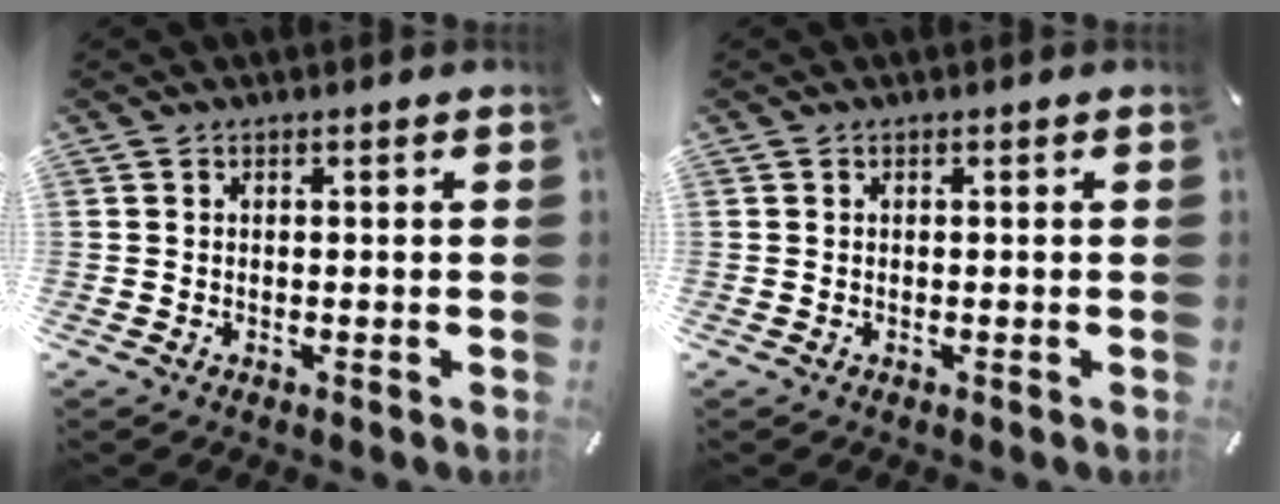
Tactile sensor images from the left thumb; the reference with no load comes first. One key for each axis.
{"total": 0.0}